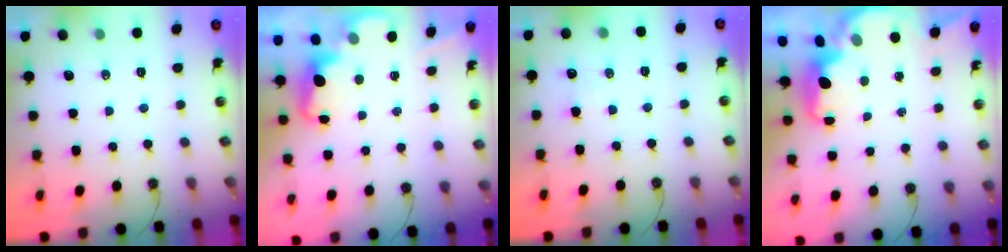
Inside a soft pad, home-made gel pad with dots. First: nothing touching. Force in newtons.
{"total": 2.4, "press": 2.3, "slide": 0.6}
{"total": 5.2, "press": 5.0, "slide": 1.2}
{"total": 2.2, "press": 2.1, "slide": 0.7}